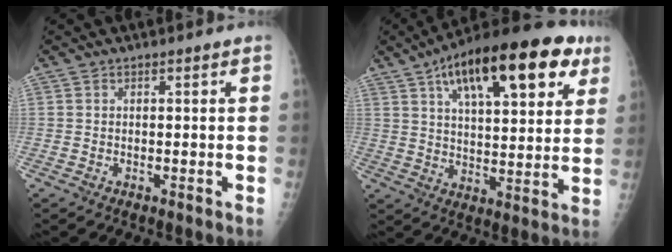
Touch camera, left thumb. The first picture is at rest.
{"total": 24.0, "force": [11.7, 9.4, 18.7], "torque": [-0.260, -0.003, 0.177]}